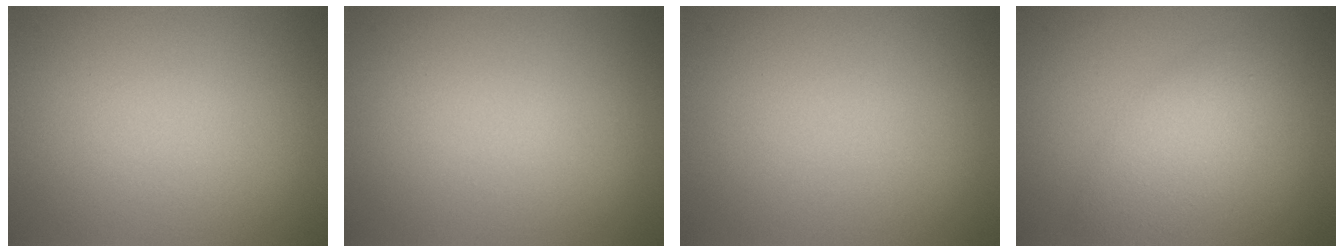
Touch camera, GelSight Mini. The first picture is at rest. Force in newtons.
{"total": 0.0}
{"total": 0.0}
{"total": 3.7, "press": 3.7, "slide": 0.2}